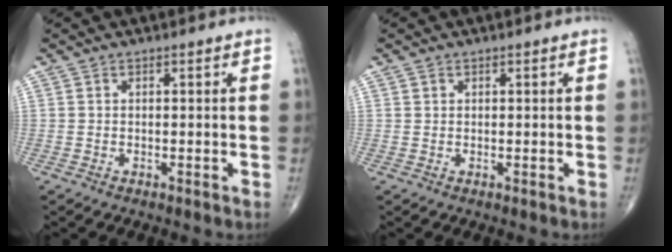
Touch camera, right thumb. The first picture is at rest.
{"total": 0.6, "force": [0.3, 0.5, 0.1], "torque": [0.004, -0.001, 0.005]}